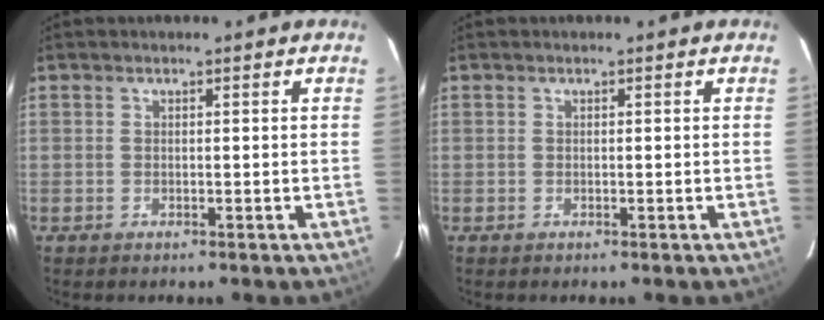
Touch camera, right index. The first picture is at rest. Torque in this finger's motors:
{"motor_torque": [0.00, 0.00, 0.00, 0.00]}